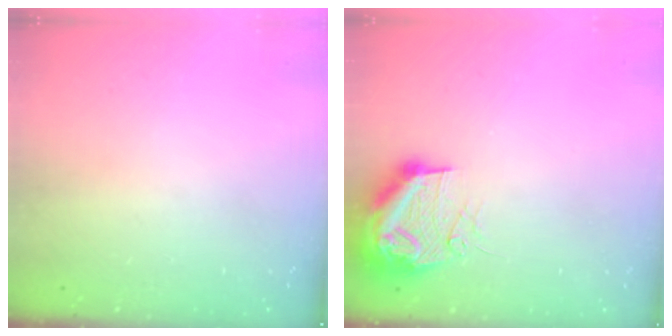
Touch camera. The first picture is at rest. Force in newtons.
{"total": 11.7, "press": 11.6, "slide": 1.4}